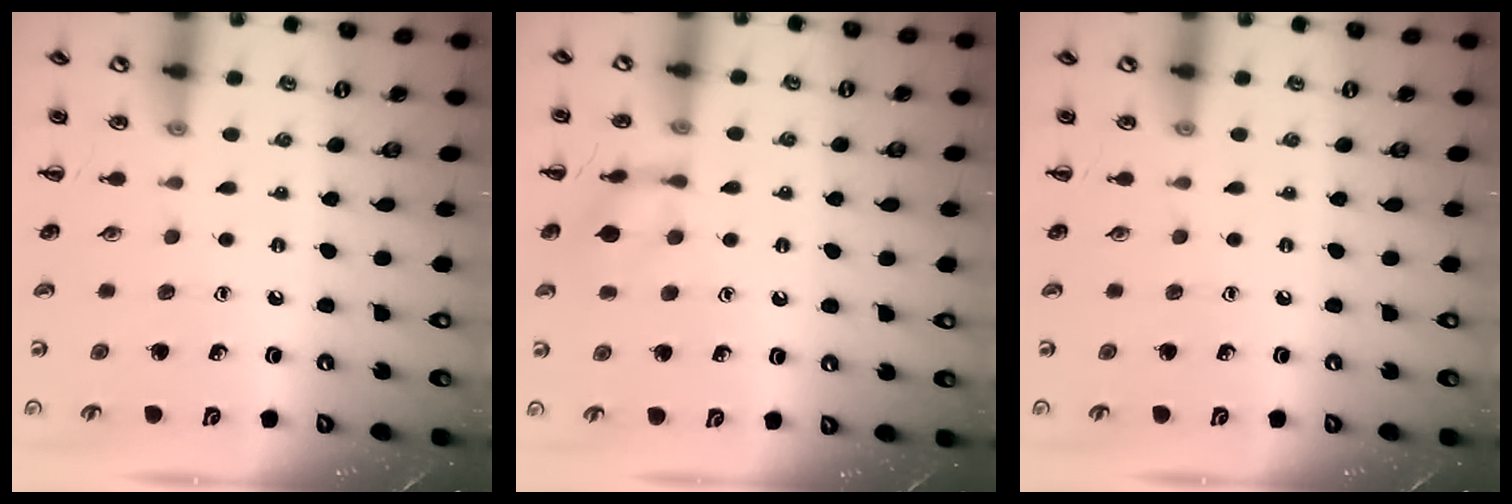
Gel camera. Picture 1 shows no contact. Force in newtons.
{"total": 9.1, "press": 9.1, "slide": 0.5}
{"total": 0.0}